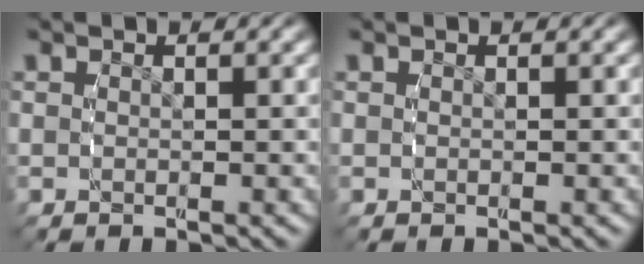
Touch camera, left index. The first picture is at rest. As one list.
[{"total": 0.0}]